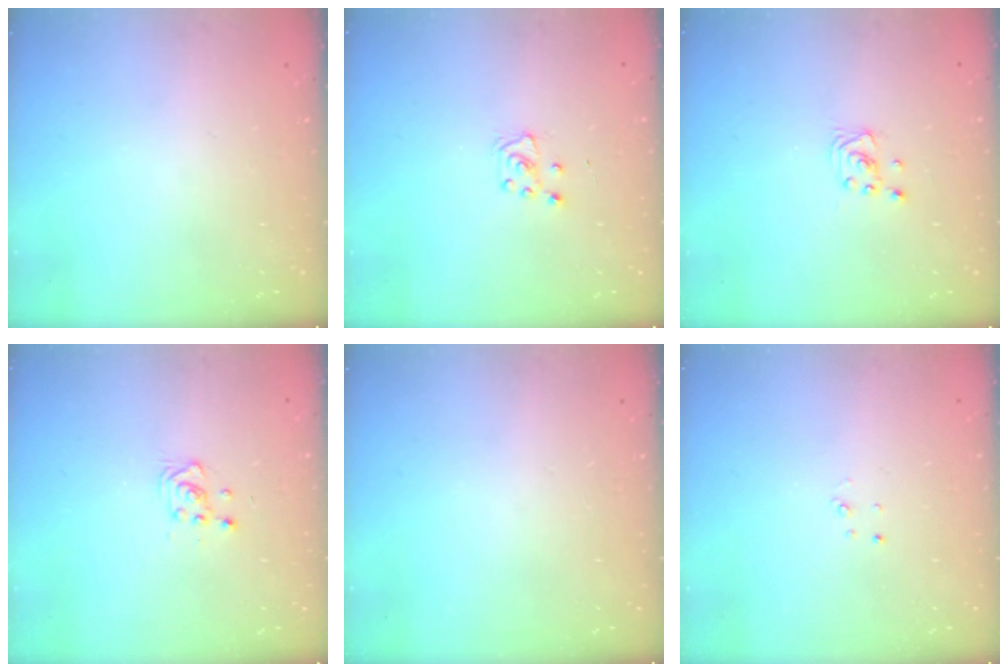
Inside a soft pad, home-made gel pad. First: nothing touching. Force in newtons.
{"total": 5.7, "press": 5.6, "slide": 0.8}
{"total": 2.2, "press": 2.2, "slide": 0.1}
{"total": 3.6, "press": 3.6, "slide": 0.6}
{"total": 0.0}
{"total": 2.2, "press": 2.2, "slide": 0.2}